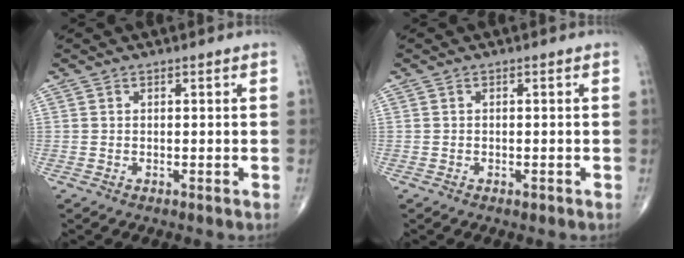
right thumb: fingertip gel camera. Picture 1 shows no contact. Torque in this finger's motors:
{"motor_torque": [-0.11, -0.03, 0.02, 0.09, -0.02]}